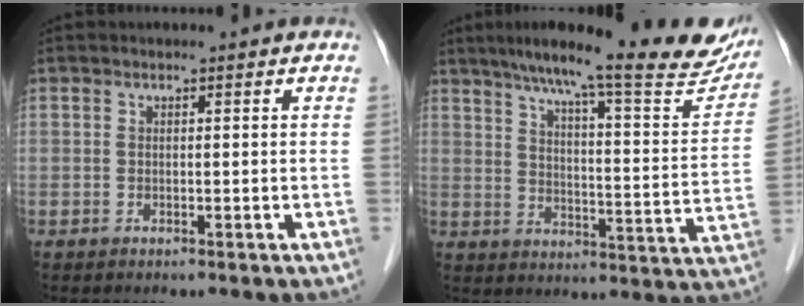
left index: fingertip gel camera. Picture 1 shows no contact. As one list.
[{"total": 23.0, "force": [19.2, 2.7, 12.4], "torque": [-0.176, -0.018, 0.241]}]